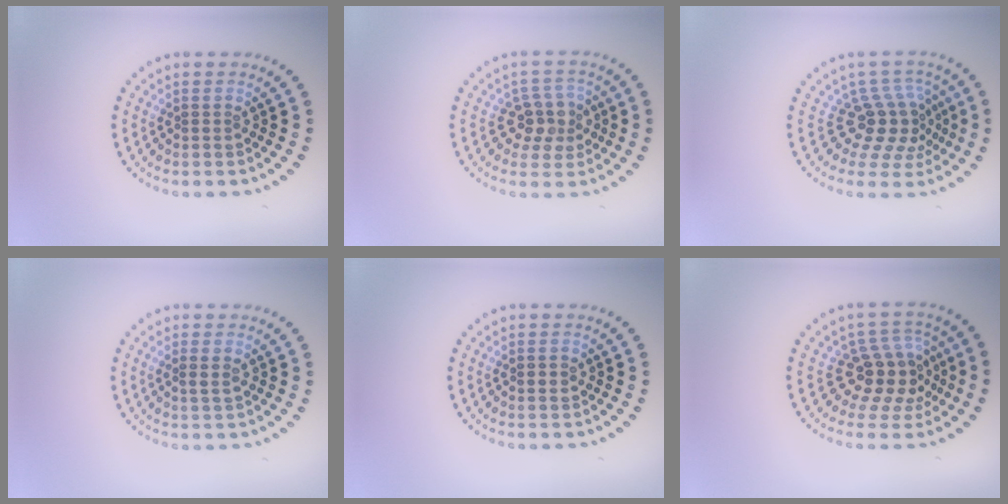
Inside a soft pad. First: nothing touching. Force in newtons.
{"total": 3.2, "press": 2.9, "slide": 1.4}
{"total": 4.3, "press": 3.1, "slide": 3.0}
{"total": 0.7, "press": 0.7, "slide": 0.2}
{"total": 1.3, "press": 1.3, "slide": 0.1}
{"total": 4.4, "press": 3.7, "slide": 2.3}